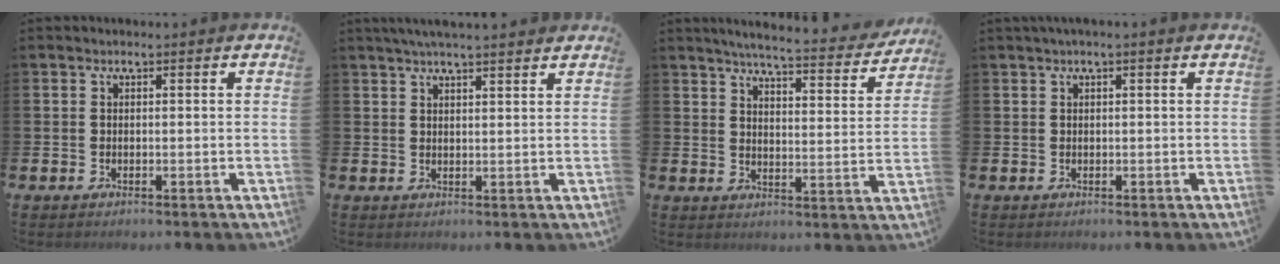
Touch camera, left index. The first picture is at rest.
{"total": 3.4, "force": [3.2, -0.1, 1.1], "torque": [-0.029, -0.005, 0.059]}
{"total": 5.5, "force": [5.2, 0.1, 1.8], "torque": [-0.044, -0.040, 0.085]}
{"total": 0.8, "force": [0.3, -0.1, 0.7], "torque": [-0.020, 0.005, 0.007]}